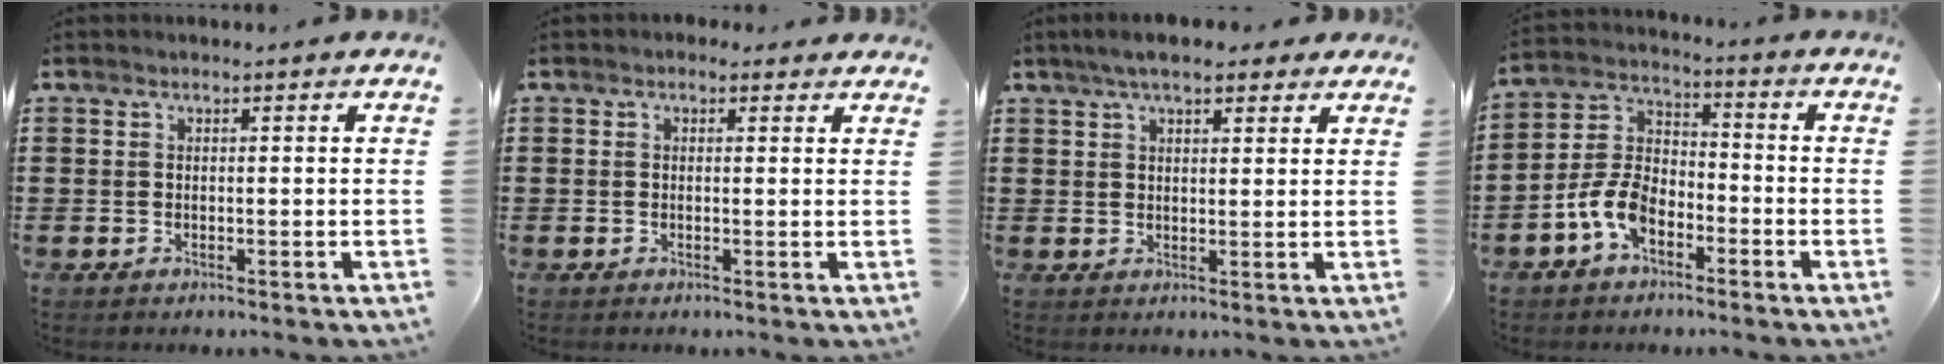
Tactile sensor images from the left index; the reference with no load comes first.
{"total": 1.0, "force": [0.4, 0.8, 0.4], "torque": [-0.011, 0.007, 0.007]}
{"total": 5.4, "force": [4.1, 1.6, 3.1], "torque": [-0.070, 0.003, 0.075]}
{"total": 7.6, "force": [-4.2, 4.3, 4.7], "torque": [-0.130, 0.003, -0.089]}